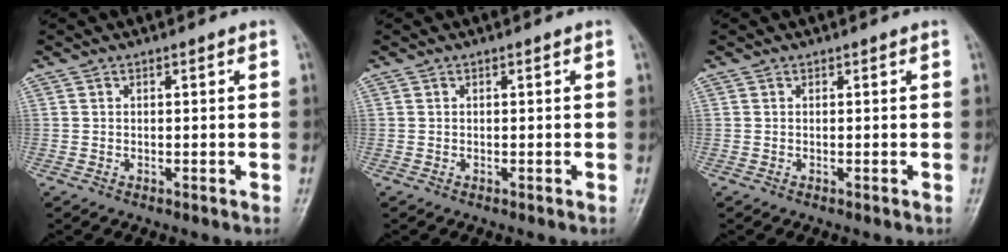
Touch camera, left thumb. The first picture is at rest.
{"total": 0.0}
{"total": 0.0}